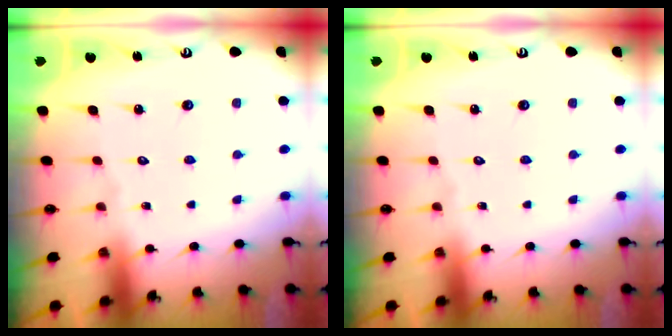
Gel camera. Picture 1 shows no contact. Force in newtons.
{"total": 0.0}